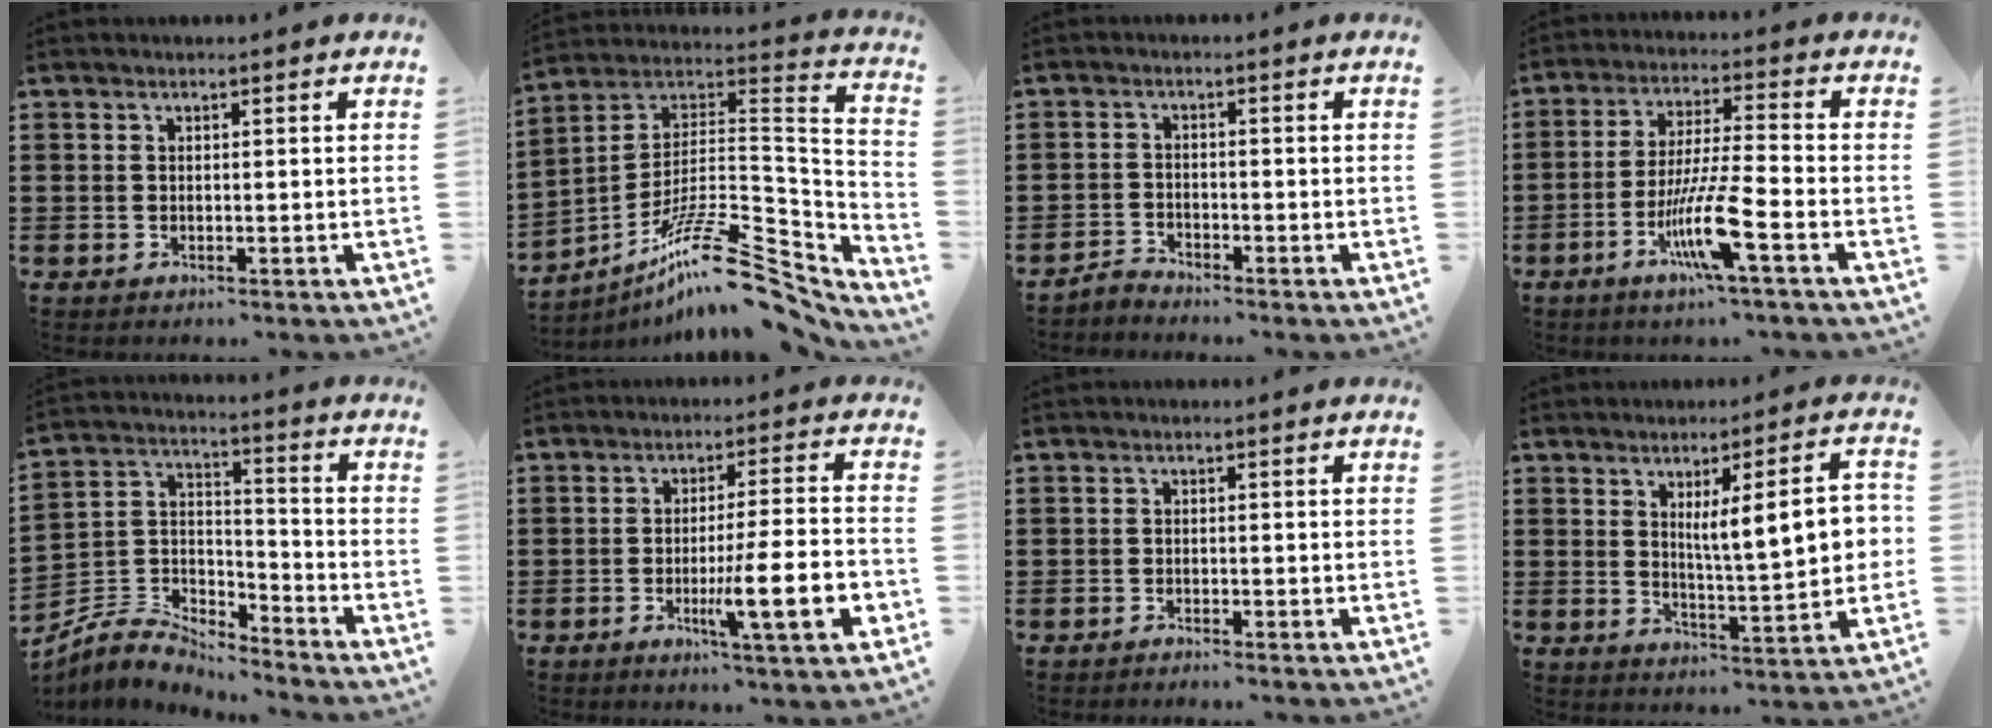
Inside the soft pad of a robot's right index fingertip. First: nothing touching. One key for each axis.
{"total": 17.0, "fx": -12.0, "fy": 4.0, "fz": 11.2, "tx": -0.176, "ty": 0.028, "tz": -0.214}
{"total": 1.9, "fx": -1.9, "fy": 0.2, "fz": 0.1, "tx": -0.008, "ty": 0.005, "tz": -0.040}
{"total": 10.1, "fx": -4.7, "fy": 0.5, "fz": 8.9, "tx": -0.185, "ty": -0.016, "tz": -0.094}
{"total": 5.7, "fx": -5.4, "fy": 1.6, "fz": 0.9, "tx": -0.034, "ty": -0.001, "tz": -0.113}
{"total": 11.4, "fx": -3.6, "fy": 1.2, "fz": 10.8, "tx": -0.172, "ty": -0.009, "tz": -0.063}
{"total": 0.9, "fx": -0.9, "fy": -0.1, "fz": 0.1, "tx": -0.005, "ty": -0.001, "tz": -0.018}
{"total": 9.2, "fx": 2.0, "fy": 1.9, "fz": 8.8, "tx": -0.140, "ty": -0.001, "tz": 0.024}